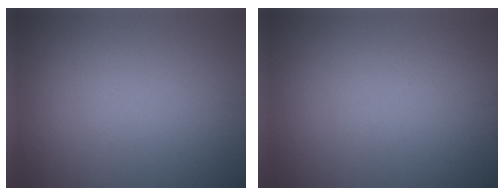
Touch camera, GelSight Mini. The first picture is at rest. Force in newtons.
{"total": 0.0}